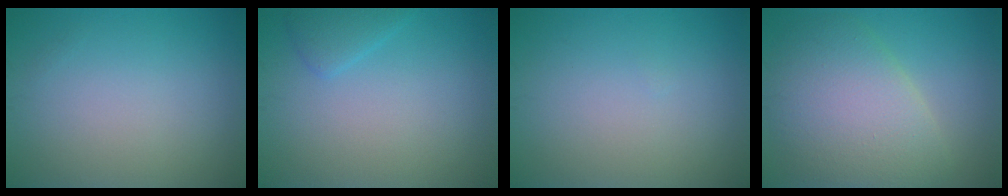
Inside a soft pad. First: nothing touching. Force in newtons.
{"total": 1.6, "press": 1.6, "slide": 0.1}
{"total": 0.0}
{"total": 8.1, "press": 8.1, "slide": 0.3}